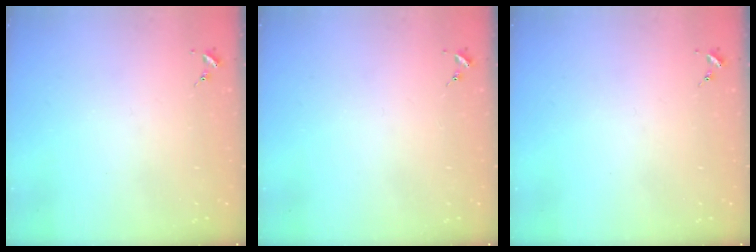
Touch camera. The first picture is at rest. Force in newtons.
{"total": 0.0}
{"total": 0.0}